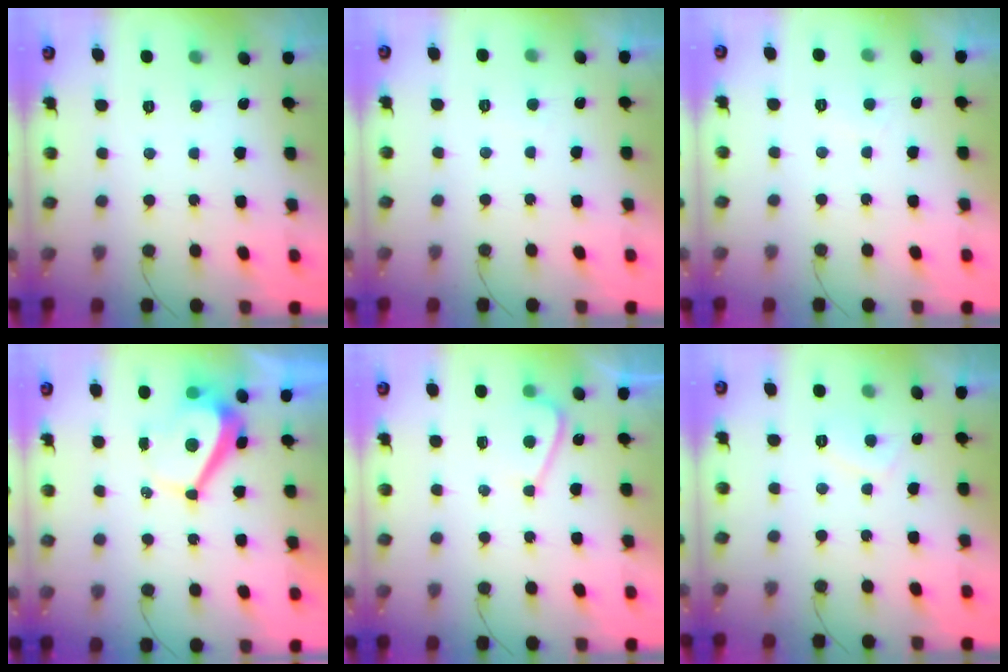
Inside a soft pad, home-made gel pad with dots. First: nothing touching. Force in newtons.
{"total": 0.0}
{"total": 1.7, "press": 1.6, "slide": 0.5}
{"total": 4.0, "press": 4.0, "slide": 0.3}
{"total": 3.7, "press": 3.7, "slide": 0.5}
{"total": 2.9, "press": 2.8, "slide": 0.7}